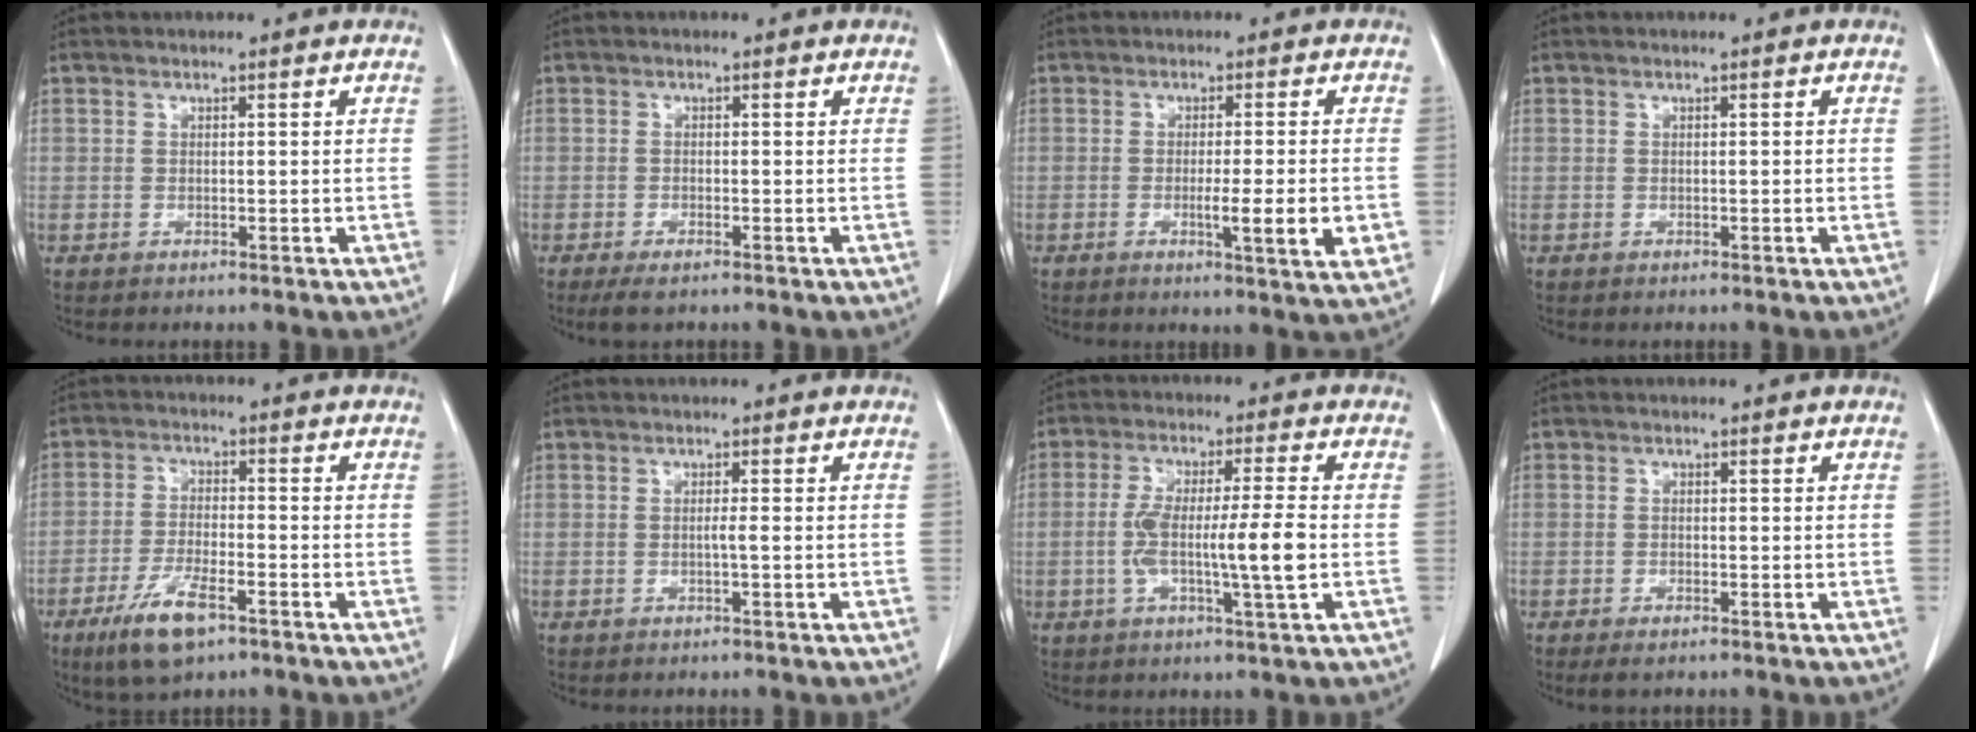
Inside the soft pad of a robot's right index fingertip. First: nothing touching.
{"total": 2.9, "force": [-2.0, 0.7, 2.0], "torque": [-0.036, -0.005, -0.032]}
{"total": 6.9, "force": [-1.4, 0.0, 6.8], "torque": [-0.093, -0.012, -0.018]}
{"total": 0.0}
{"total": 8.3, "force": [-5.0, 2.1, 6.3], "torque": [-0.128, -0.015, -0.089]}
{"total": 0.8, "force": [-0.3, -0.3, 0.7], "torque": [-0.009, 0.001, -0.007]}
{"total": 9.7, "force": [-1.3, 0.0, 9.6], "torque": [-0.177, 0.004, -0.025]}
{"total": 1.8, "force": [-1.3, 0.4, 1.2], "torque": [-0.019, -0.003, -0.018]}